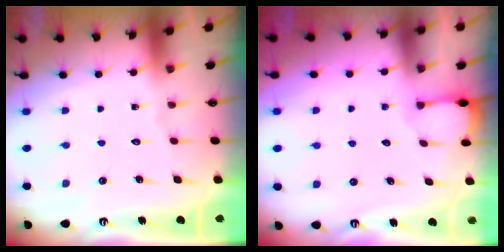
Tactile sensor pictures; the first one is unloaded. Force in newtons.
{"total": 1.0, "press": 0.9, "slide": 0.1}